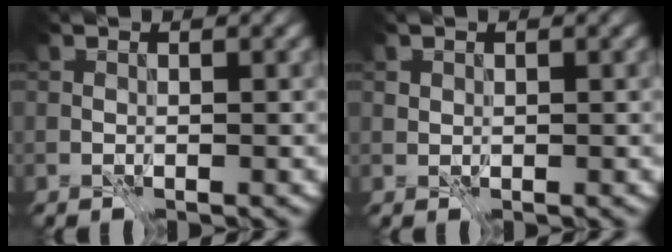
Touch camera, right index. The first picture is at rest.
{"total": 0.6, "force": [0.2, 0.5, -0.2], "torque": [0.002, 0.000, 0.003]}